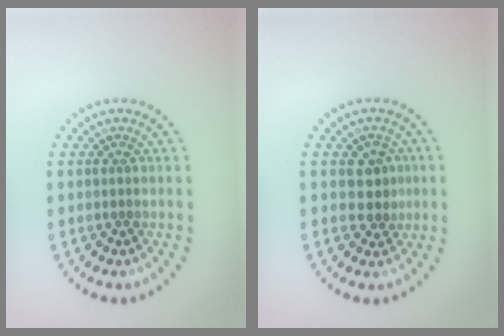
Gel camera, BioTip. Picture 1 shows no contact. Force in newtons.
{"total": 2.4, "press": 2.2, "slide": 0.9}